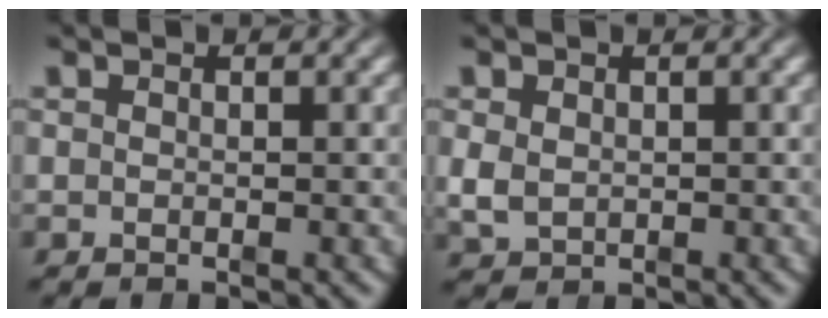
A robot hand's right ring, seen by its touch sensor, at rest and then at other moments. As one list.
[{"total": 2.1, "force": [-0.1, 1.9, 1.0], "torque": [-0.030, -0.014, 0.012]}]